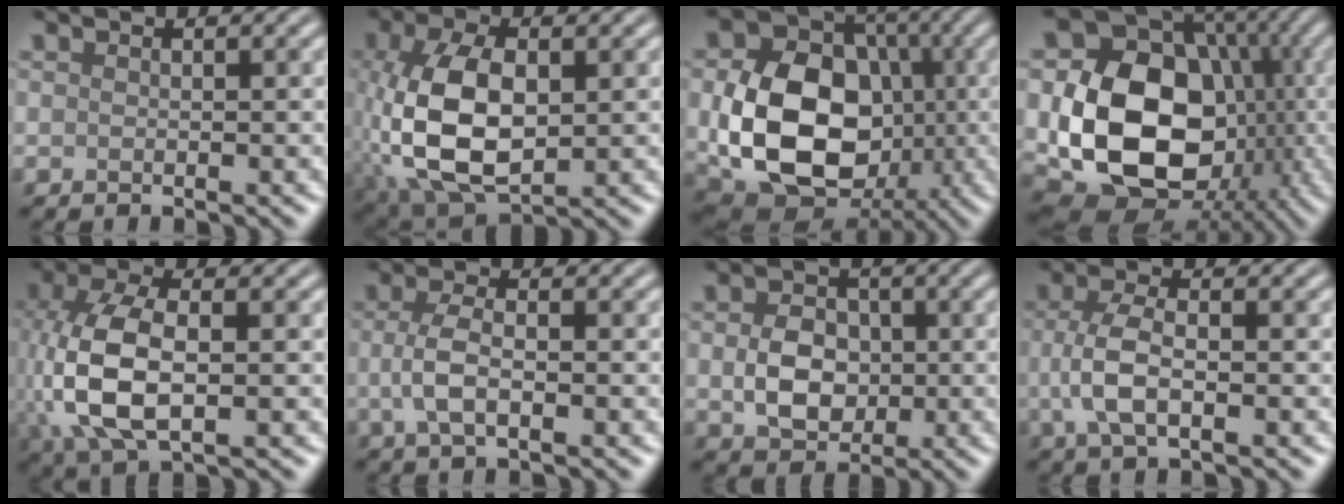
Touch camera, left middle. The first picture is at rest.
{"total": 10.6, "force": [-0.5, 6.2, 8.6], "torque": [-0.205, -0.008, 0.001]}
{"total": 12.7, "force": [-2.0, 9.4, 8.2], "torque": [-0.147, -0.010, -0.036]}
{"total": 16.3, "force": [-1.8, 12.8, 9.9], "torque": [-0.170, -0.026, -0.018]}
{"total": 9.0, "force": [-0.2, 4.9, 7.5], "torque": [-0.178, 0.003, -0.005]}
{"total": 3.0, "force": [-0.7, 1.2, 2.6], "torque": [-0.057, 0.004, -0.017]}
{"total": 4.4, "force": [-0.2, 3.4, 2.8], "torque": [-0.053, 0.001, -0.003]}
{"total": 4.0, "force": [-0.8, 1.8, 3.5], "torque": [-0.081, 0.005, -0.018]}